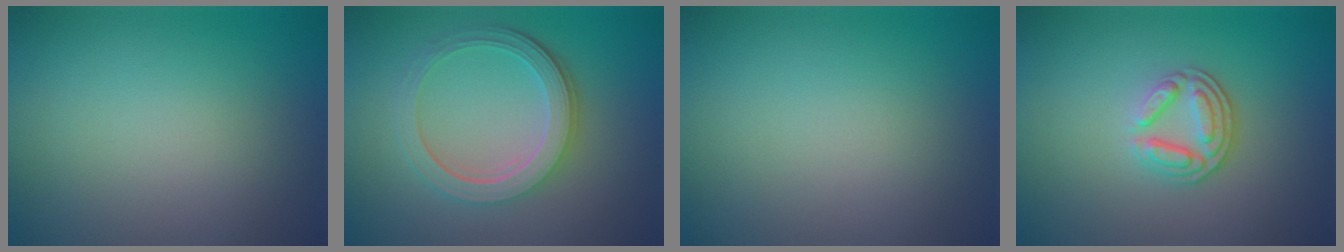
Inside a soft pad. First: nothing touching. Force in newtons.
{"total": 5.3, "press": 3.9, "slide": 3.7}
{"total": 0.0}
{"total": 3.5, "press": 2.6, "slide": 2.4}